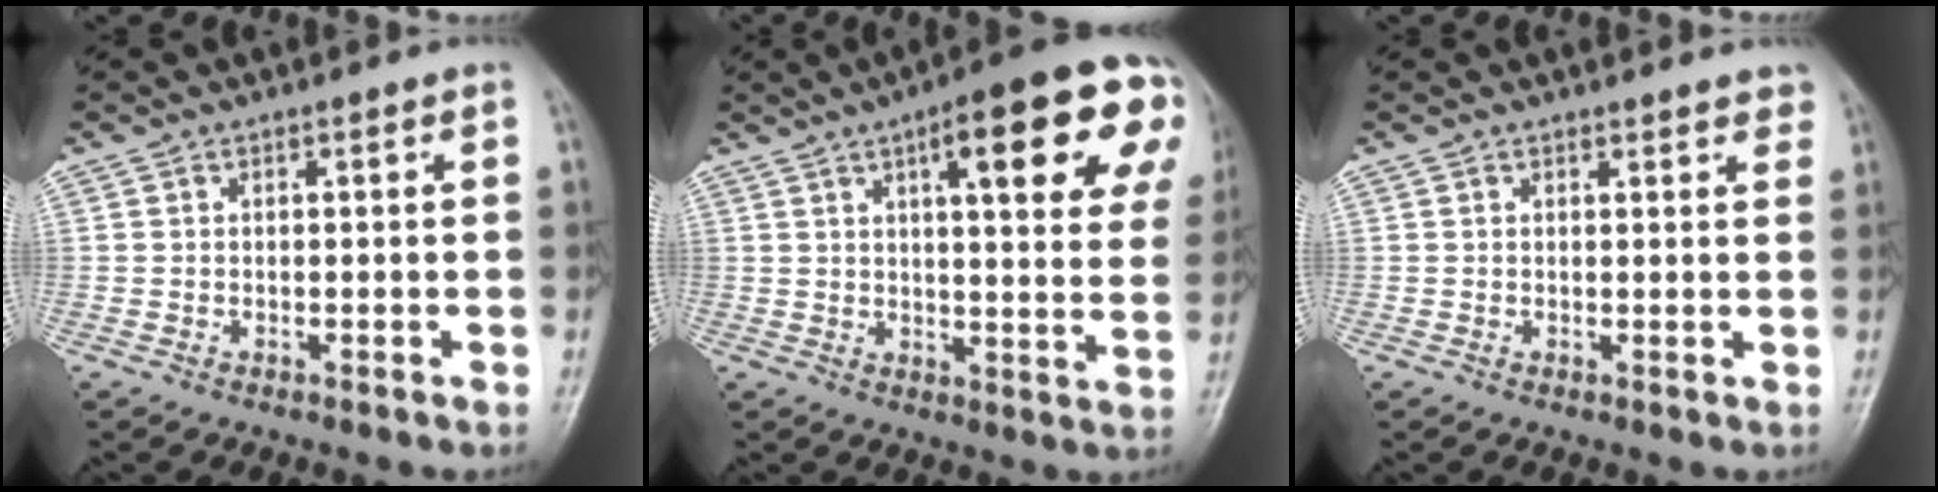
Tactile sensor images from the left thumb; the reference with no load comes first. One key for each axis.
{"total": 20.9, "fx": 8.8, "fy": 5.5, "fz": 18.1, "tx": -0.214, "ty": -0.006, "tz": 0.109}
{"total": 2.8, "fx": 2.4, "fy": 1.0, "fz": 1.0, "tx": 0.006, "ty": -0.007, "tz": 0.019}